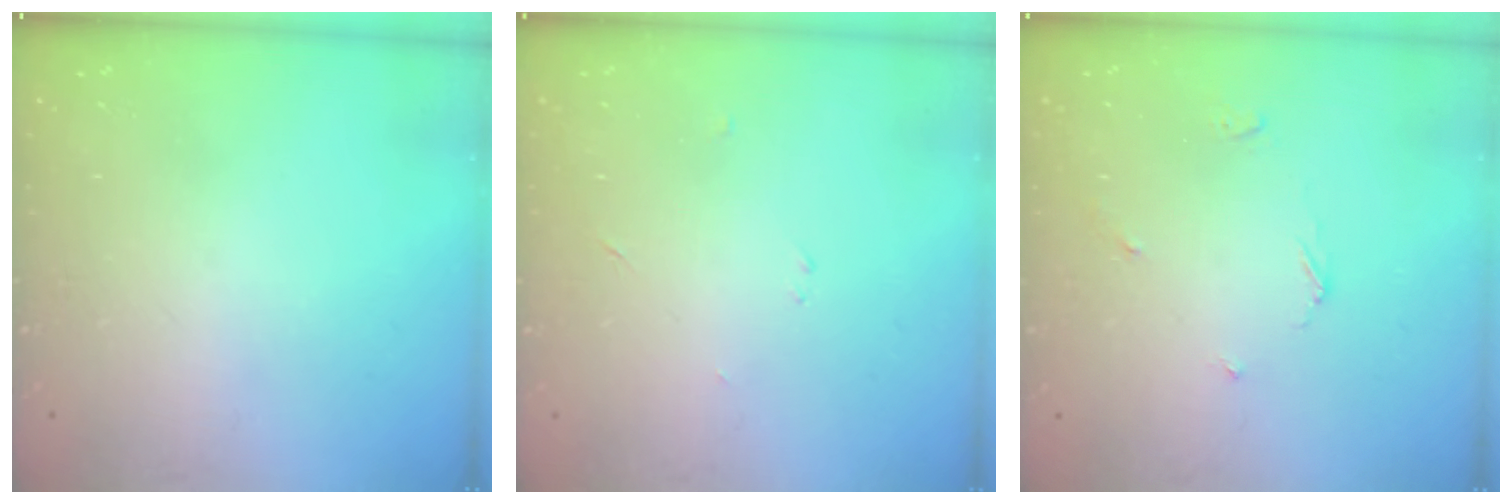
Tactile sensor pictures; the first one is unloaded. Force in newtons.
{"total": 2.2, "press": 2.2, "slide": 0.2}
{"total": 2.6, "press": 2.6, "slide": 0.5}